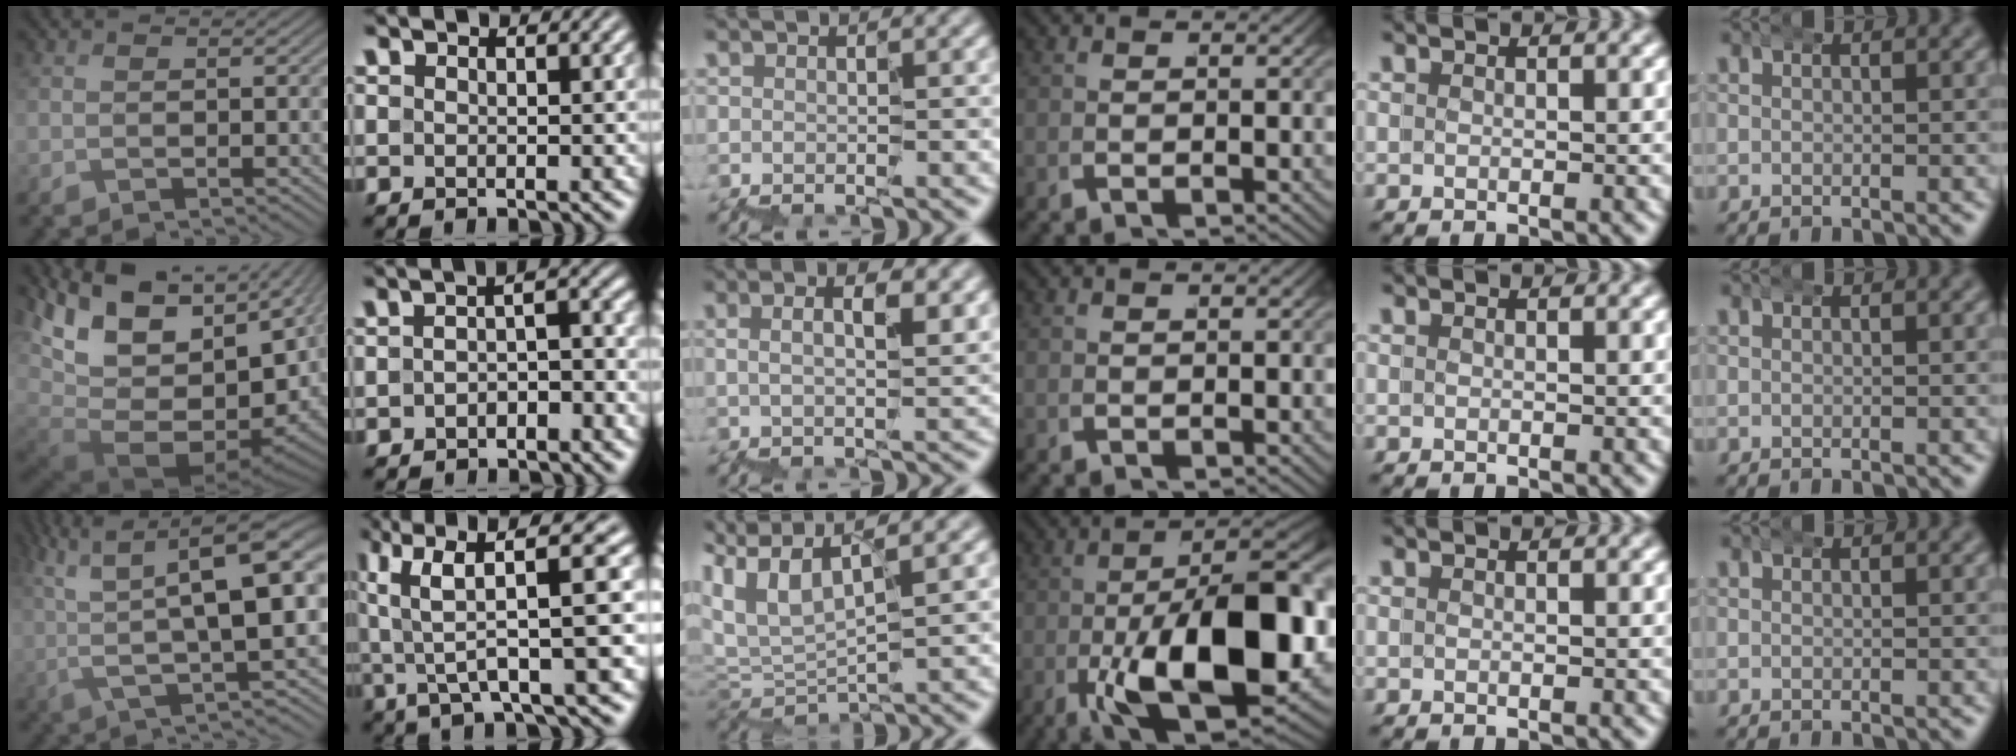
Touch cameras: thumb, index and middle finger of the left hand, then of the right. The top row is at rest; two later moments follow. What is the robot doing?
{"motion": "wrap", "object": "bubble wrap"}